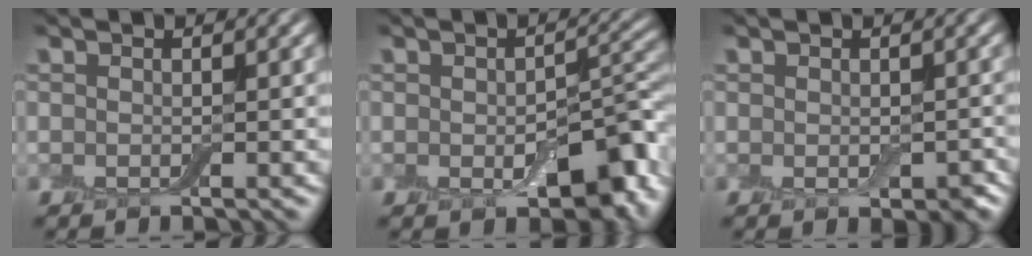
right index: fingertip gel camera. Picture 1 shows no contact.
{"total": 6.9, "force": [-2.3, 3.7, 5.3], "torque": [-0.072, -0.009, -0.027]}
{"total": 1.9, "force": [-0.4, 1.1, 1.4], "torque": [-0.022, -0.011, 0.000]}